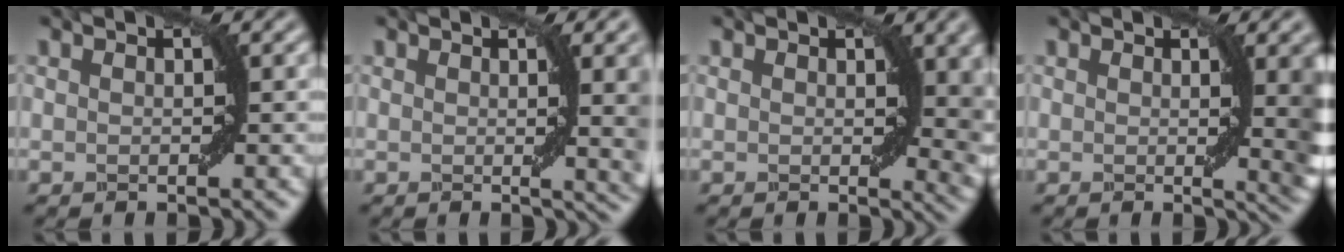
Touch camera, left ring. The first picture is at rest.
{"total": 7.7, "force": [0.8, 2.5, 7.2], "torque": [-0.052, 0.005, 0.012]}
{"total": 4.6, "force": [1.1, 2.3, 3.8], "torque": [-0.031, -0.007, 0.018]}
{"total": 5.9, "force": [0.6, 1.6, 5.6], "torque": [-0.050, -0.004, 0.011]}